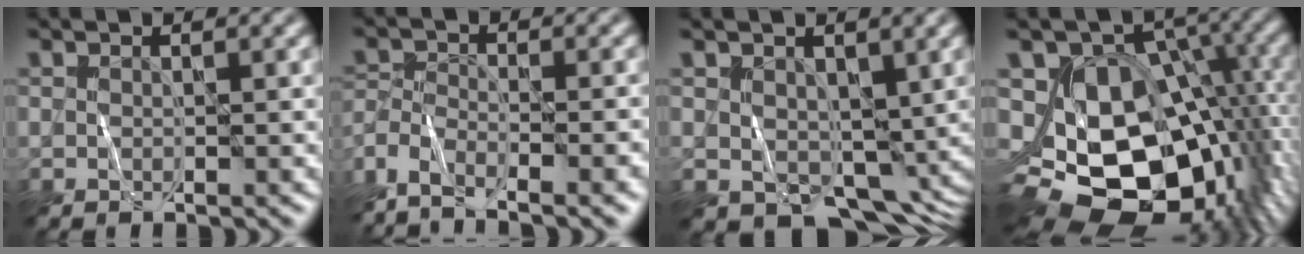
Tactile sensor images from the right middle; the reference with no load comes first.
{"total": 7.2, "force": [-5.7, 1.8, 4.1], "torque": [-0.073, -0.011, -0.109]}
{"total": 5.9, "force": [-0.7, 4.4, 3.8], "torque": [-0.064, -0.022, -0.004]}
{"total": 14.6, "force": [-2.0, 10.7, 9.8], "torque": [-0.147, -0.013, -0.024]}